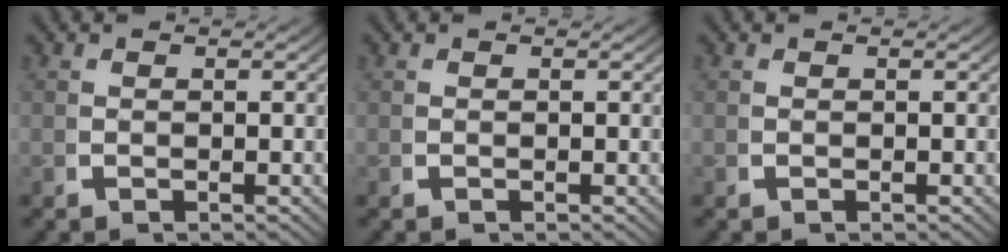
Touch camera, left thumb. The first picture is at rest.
{"total": 0.0}
{"total": 0.0}